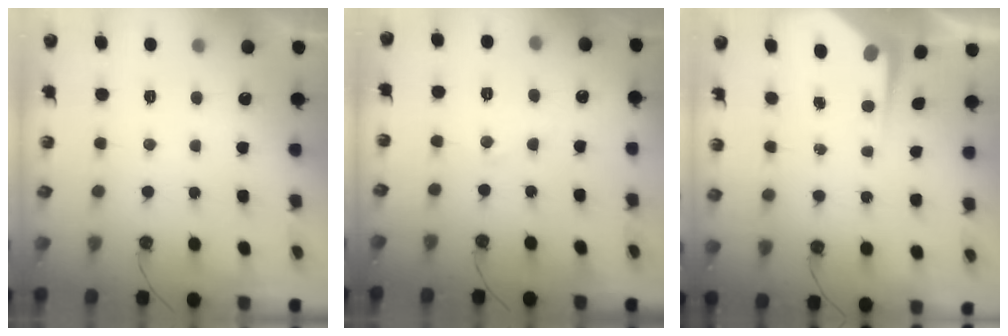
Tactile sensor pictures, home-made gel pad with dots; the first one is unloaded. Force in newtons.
{"total": 7.0, "press": 7.0, "slide": 0.8}
{"total": 4.2, "press": 4.2, "slide": 0.6}